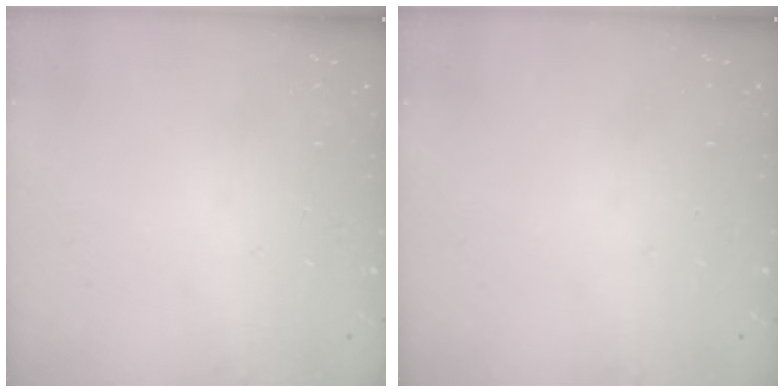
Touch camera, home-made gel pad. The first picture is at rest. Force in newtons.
{"total": 0.0}